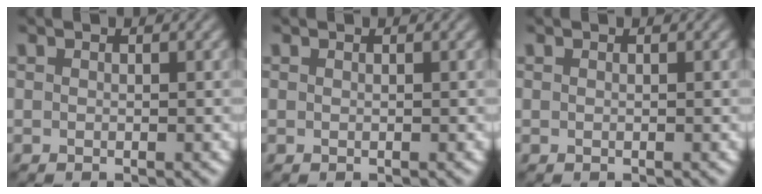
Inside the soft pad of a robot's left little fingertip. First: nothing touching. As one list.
[{"total": 0.0}, {"total": 0.0}]